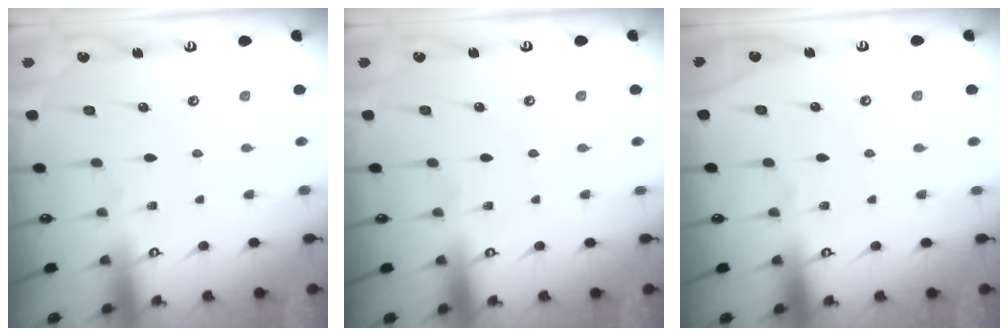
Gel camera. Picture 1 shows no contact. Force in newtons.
{"total": 0.0}
{"total": 0.0}